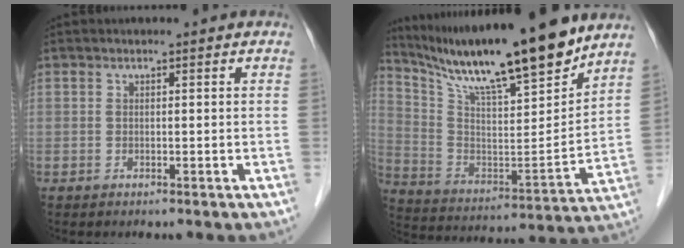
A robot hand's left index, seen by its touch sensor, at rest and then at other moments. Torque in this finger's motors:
{"motor_torque": [0.43, -0.55, 0.37, 0.12]}